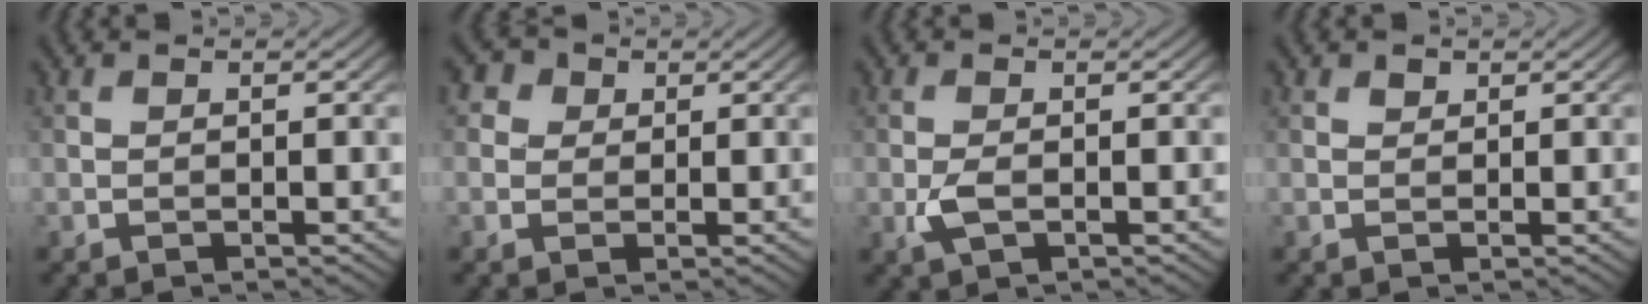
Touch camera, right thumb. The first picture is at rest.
{"total": 4.1, "force": [1.7, 3.4, 1.5], "torque": [-0.050, -0.001, 0.017]}
{"total": 2.4, "force": [-0.7, 1.1, 2.0], "torque": [-0.048, -0.003, -0.015]}
{"total": 0.7, "force": [0.6, 0.4, 0.2], "torque": [-0.003, 0.000, 0.011]}